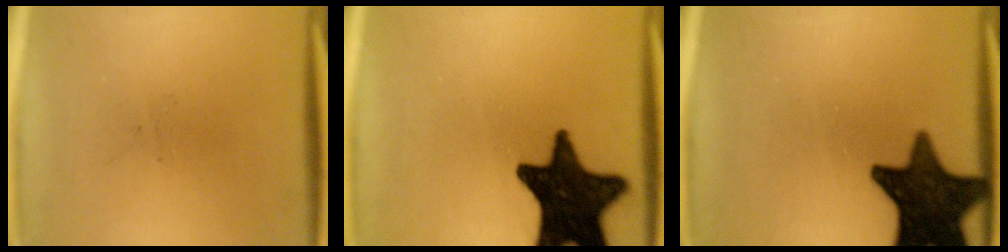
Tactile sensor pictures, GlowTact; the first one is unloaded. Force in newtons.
{"total": 17.8}
{"total": 15.9}